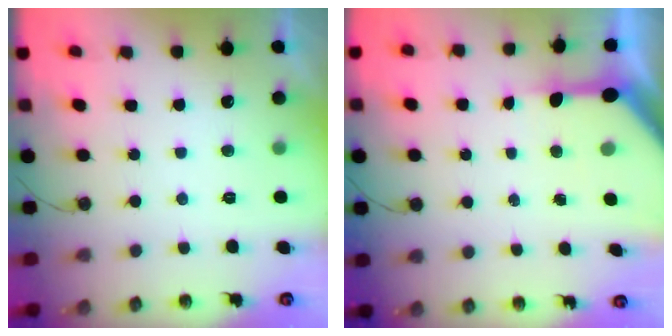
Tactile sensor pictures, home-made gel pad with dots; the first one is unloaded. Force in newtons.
{"total": 8.6, "press": 8.5, "slide": 1.0}